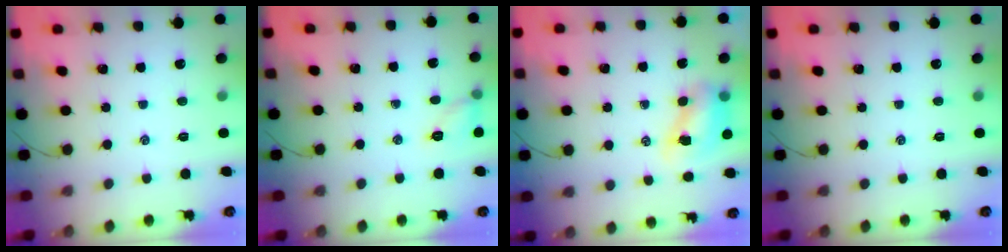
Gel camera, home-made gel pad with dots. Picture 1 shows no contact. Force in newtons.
{"total": 6.2, "press": 6.1, "slide": 1.0}
{"total": 7.3, "press": 7.3, "slide": 1.0}
{"total": 0.0}